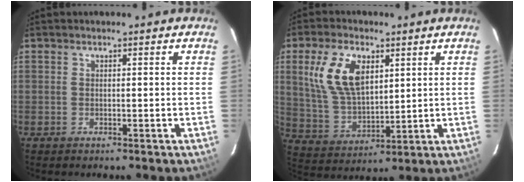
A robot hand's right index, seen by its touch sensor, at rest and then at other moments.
{"total": 13.1, "force": [4.7, 7.3, 9.8], "torque": [-0.199, 0.011, 0.105]}